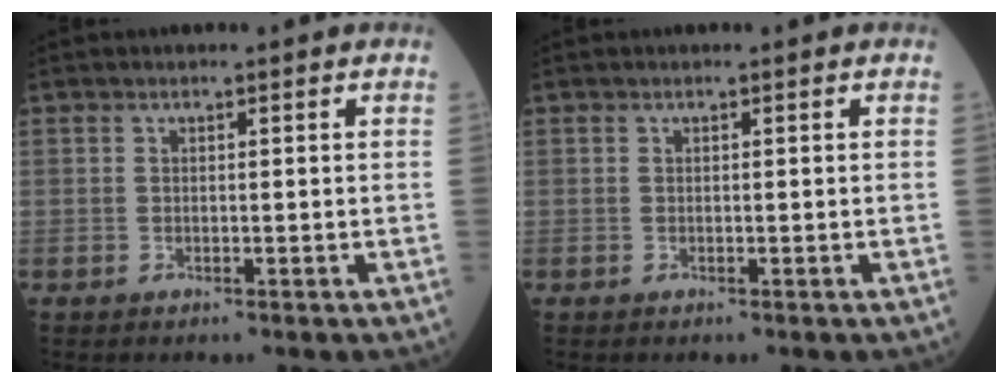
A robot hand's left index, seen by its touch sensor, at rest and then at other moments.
{"total": 0.0}